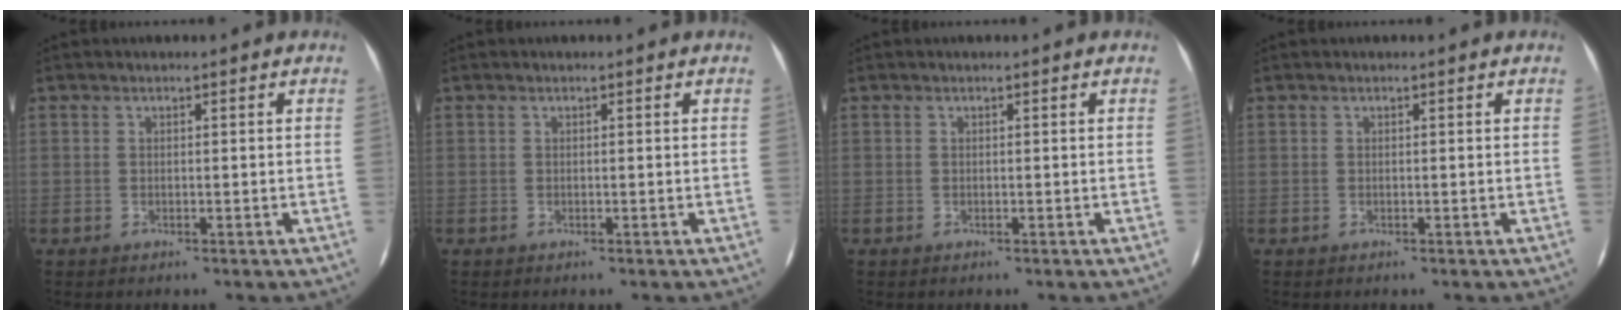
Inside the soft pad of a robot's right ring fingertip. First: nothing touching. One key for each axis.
{"total": 0.0}
{"total": 0.0}
{"total": 0.0}